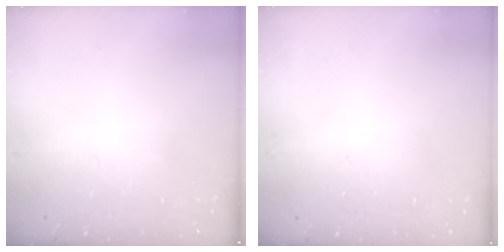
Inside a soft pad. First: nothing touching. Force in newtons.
{"total": 0.0}